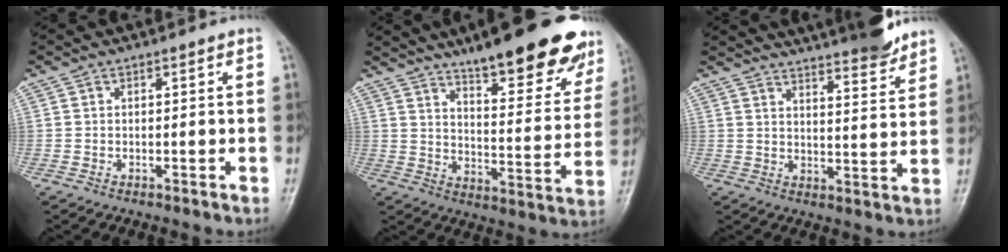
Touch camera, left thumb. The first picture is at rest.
{"total": 24.6, "force": [17.7, 6.5, 15.8], "torque": [-0.173, -0.076, 0.243]}
{"total": 15.7, "force": [13.7, 2.6, 7.1], "torque": [-0.080, -0.068, 0.185]}